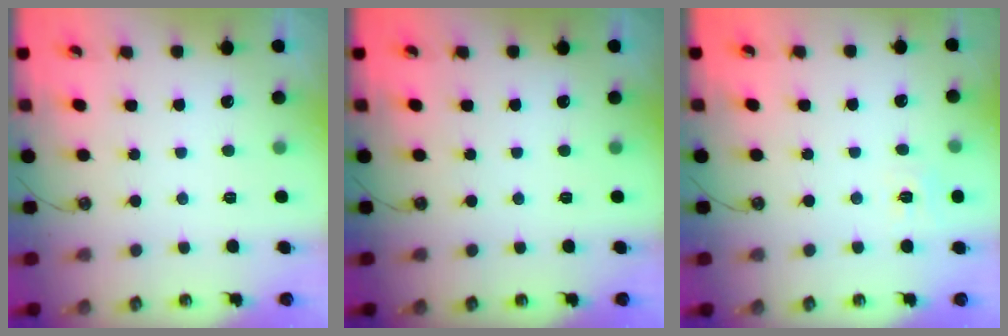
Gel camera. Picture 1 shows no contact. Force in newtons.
{"total": 0.0}
{"total": 5.6, "press": 5.6, "slide": 0.5}